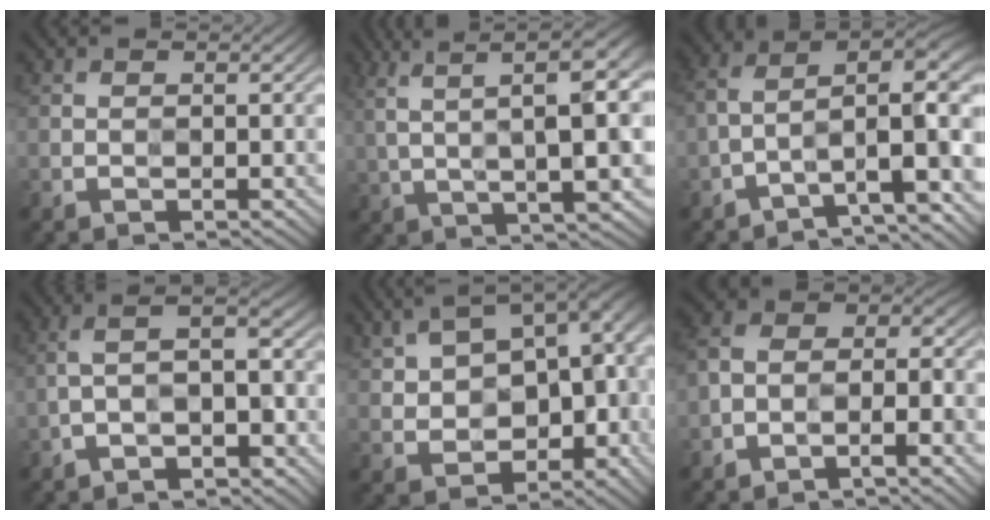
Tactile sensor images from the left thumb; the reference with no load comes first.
{"total": 13.2, "force": [5.2, 3.0, 11.8], "torque": [-0.213, 0.022, 0.104]}
{"total": 8.7, "force": [-2.8, 3.7, 7.3], "torque": [-0.125, 0.015, -0.055]}
{"total": 5.5, "force": [-2.6, 1.8, 4.5], "torque": [-0.081, 0.013, -0.053]}
{"total": 15.5, "force": [2.4, 9.7, 11.8], "torque": [-0.188, 0.012, 0.062]}
{"total": 6.8, "force": [-3.6, 3.4, 4.7], "torque": [-0.083, 0.003, -0.080]}